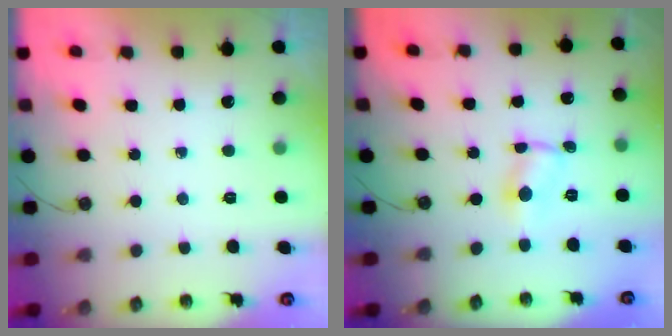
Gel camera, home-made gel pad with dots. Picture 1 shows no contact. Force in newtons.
{"total": 1.5, "press": 1.5, "slide": 0.1}